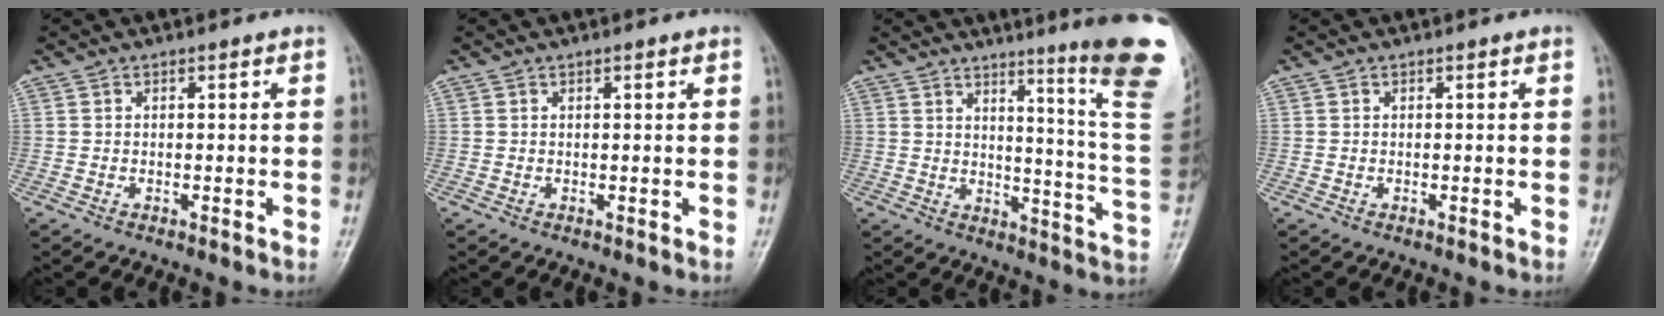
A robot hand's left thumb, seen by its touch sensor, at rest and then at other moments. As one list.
[{"total": 0.6, "force": [0.4, 0.2, 0.5], "torque": [-0.009, -0.001, 0.005]}, {"total": 18.9, "force": [11.2, 0.9, 15.2], "torque": [-0.170, -0.089, 0.139]}, {"total": 0.0}]